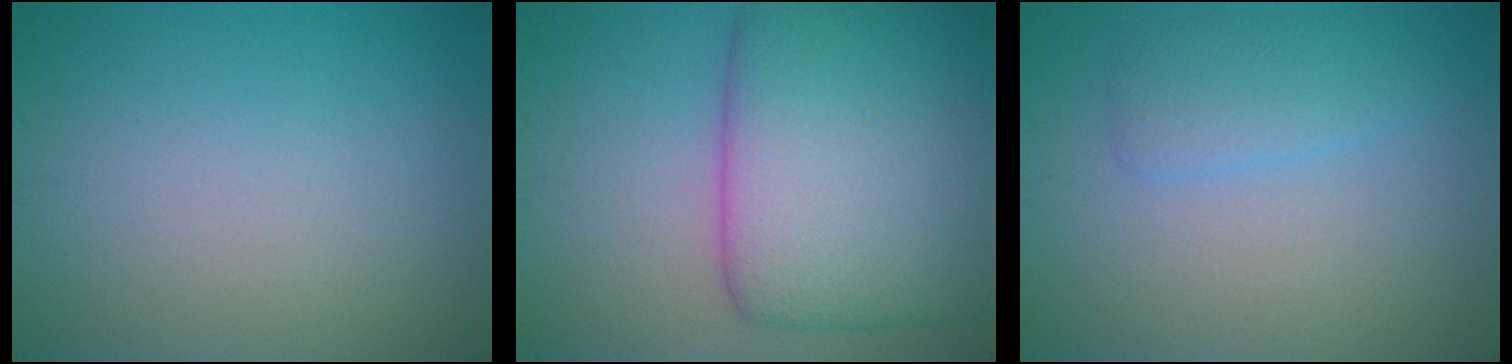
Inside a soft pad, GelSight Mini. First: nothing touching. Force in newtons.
{"total": 11.5, "press": 11.5, "slide": 0.5}
{"total": 2.5, "press": 2.5, "slide": 0.1}